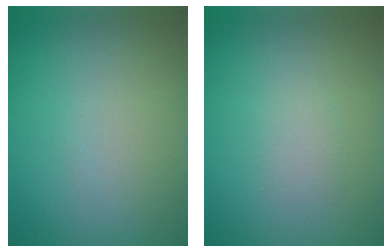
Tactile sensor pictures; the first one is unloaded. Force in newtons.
{"total": 1.1, "press": 1.1, "slide": 0.1}